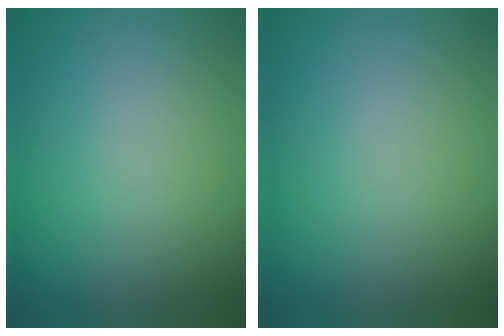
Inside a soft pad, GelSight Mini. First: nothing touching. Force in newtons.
{"total": 0.0}